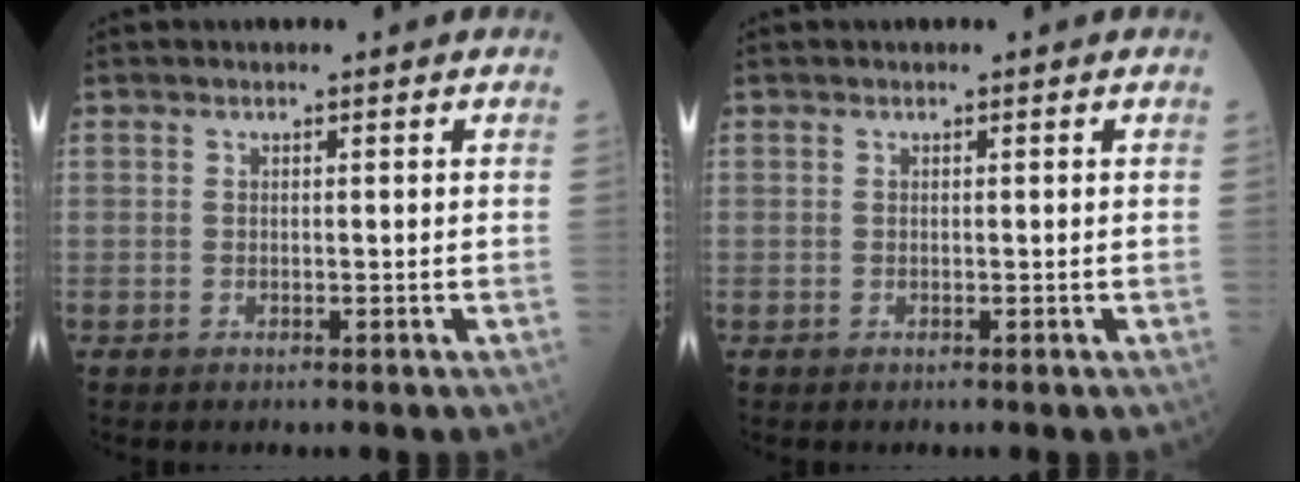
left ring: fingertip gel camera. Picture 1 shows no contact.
{"total": 0.0}